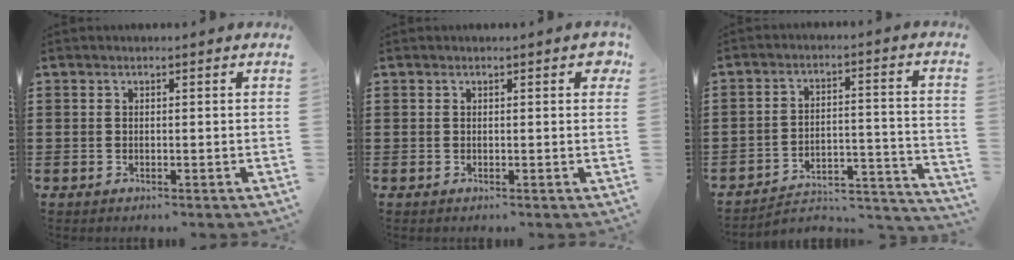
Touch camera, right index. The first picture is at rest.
{"total": 0.8, "force": [0.2, 0.5, 0.6], "torque": [-0.004, 0.004, 0.001]}
{"total": 3.6, "force": [-3.1, 1.4, 1.0], "torque": [-0.026, 0.000, -0.071]}